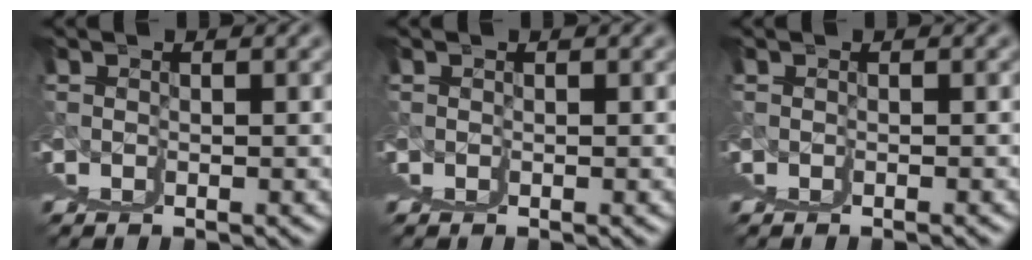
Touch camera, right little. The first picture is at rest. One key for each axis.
{"total": 0.0}
{"total": 0.7, "fx": -0.2, "fy": -0.5, "fz": -0.5, "tx": 0.006, "ty": 0.005, "tz": -0.005}